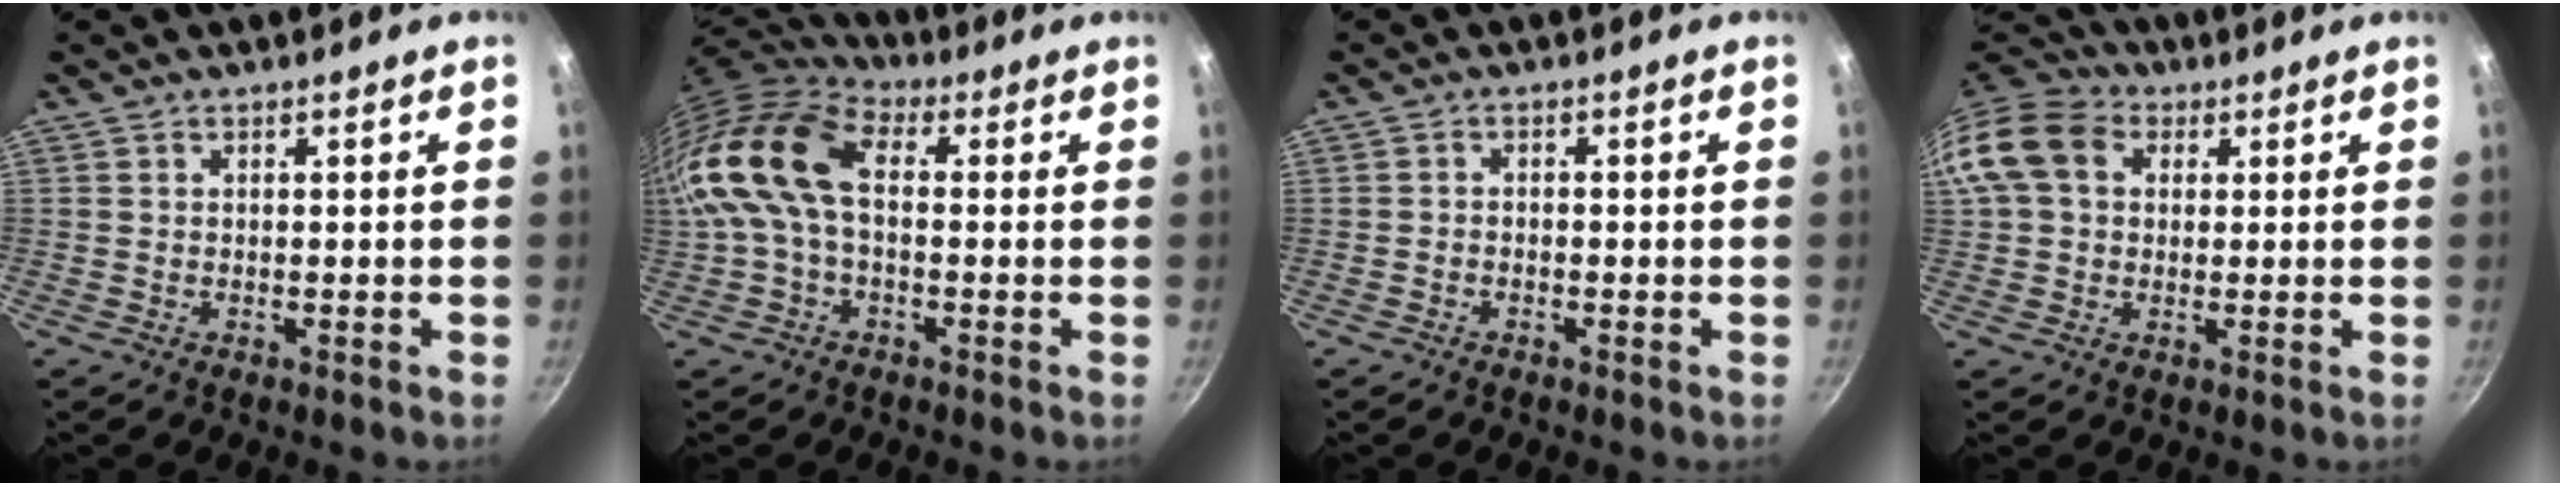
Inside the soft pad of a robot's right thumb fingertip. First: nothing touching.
{"total": 16.2, "force": [1.0, 9.8, 12.8], "torque": [-0.257, 0.026, 0.005]}
{"total": 1.0, "force": [-0.7, 0.5, 0.5], "torque": [-0.013, 0.007, -0.017]}
{"total": 12.1, "force": [2.8, 9.4, 7.1], "torque": [-0.121, 0.022, 0.032]}